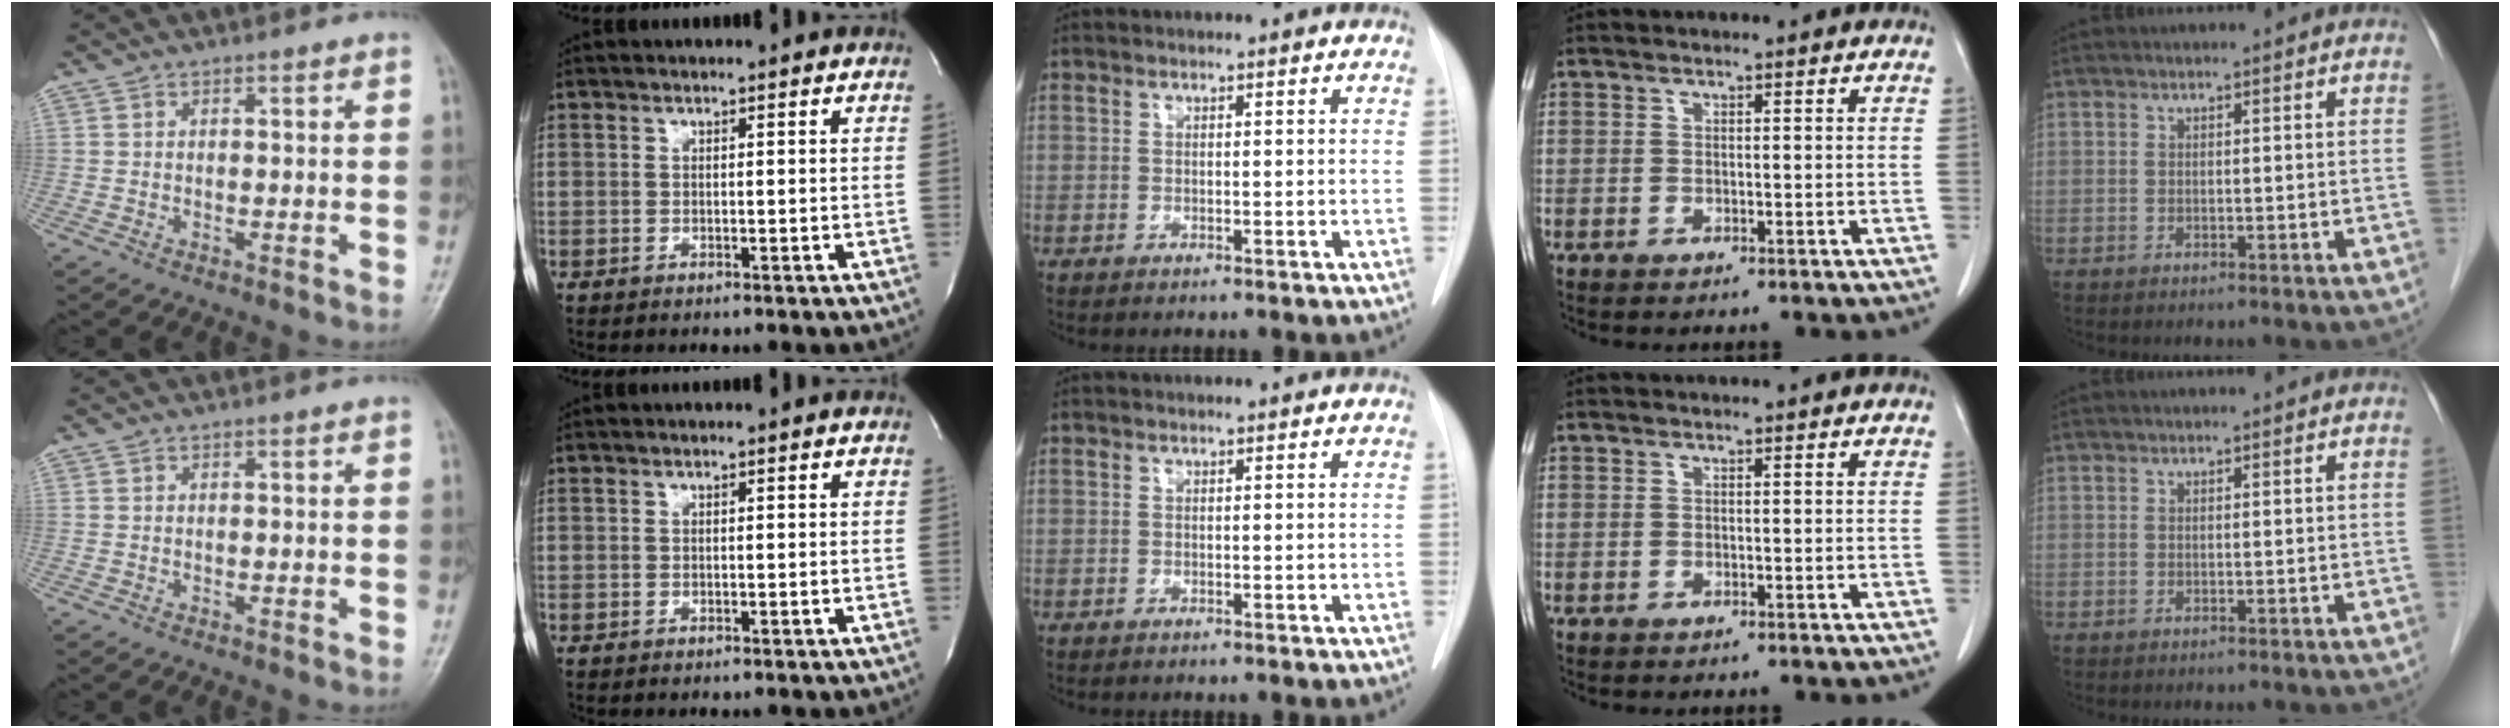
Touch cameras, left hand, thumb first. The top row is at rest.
{}